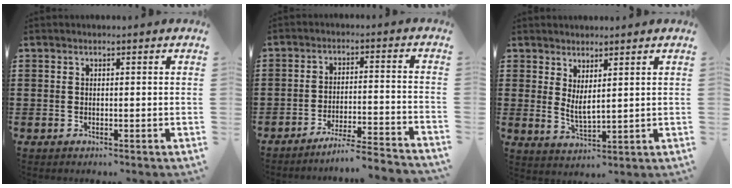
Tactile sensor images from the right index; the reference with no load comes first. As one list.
[{"total": 5.2, "force": [-4.8, -0.5, 2.0], "torque": [-0.040, -0.017, -0.096]}, {"total": 2.8, "force": [1.7, 0.6, 2.2], "torque": [-0.047, -0.002, 0.033]}]